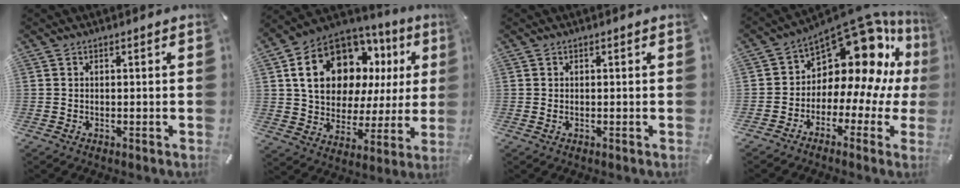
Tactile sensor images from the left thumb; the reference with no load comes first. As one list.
[{"total": 19.0, "force": [8.1, 13.3, 10.9], "torque": [-0.194, -0.033, 0.149]}, {"total": 0.7, "force": [0.0, 0.3, 0.6], "torque": [-0.003, -0.002, -0.002]}, {"total": 14.2, "force": [8.0, 8.1, 8.4], "torque": [-0.124, -0.094, 0.131]}]